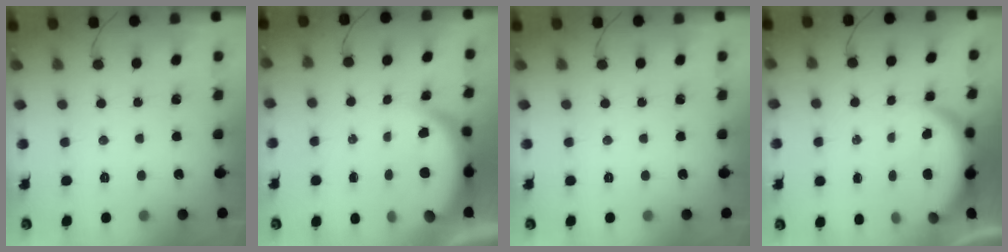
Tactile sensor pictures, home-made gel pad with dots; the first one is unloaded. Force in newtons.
{"total": 6.3, "press": 6.2, "slide": 1.0}
{"total": 0.0}
{"total": 5.6, "press": 5.5, "slide": 0.6}